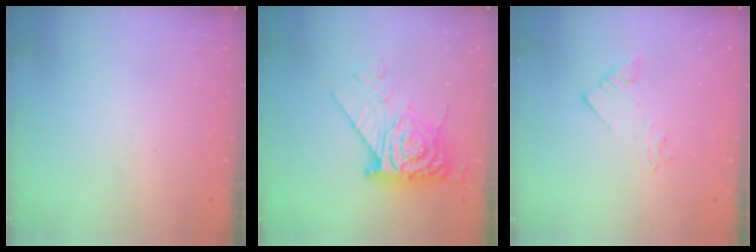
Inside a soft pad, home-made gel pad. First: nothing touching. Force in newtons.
{"total": 12.6, "press": 12.5, "slide": 1.4}
{"total": 2.8, "press": 2.7, "slide": 0.5}